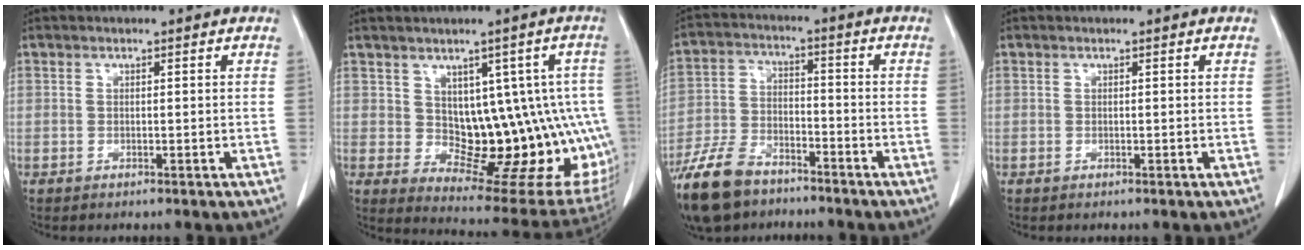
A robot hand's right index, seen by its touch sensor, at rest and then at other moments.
{"total": 15.0, "force": [0.7, 7.5, 12.9], "torque": [-0.132, 0.016, 0.030]}
{"total": 11.4, "force": [-8.5, 5.4, 5.4], "torque": [-0.117, -0.013, -0.159]}
{"total": 0.0}